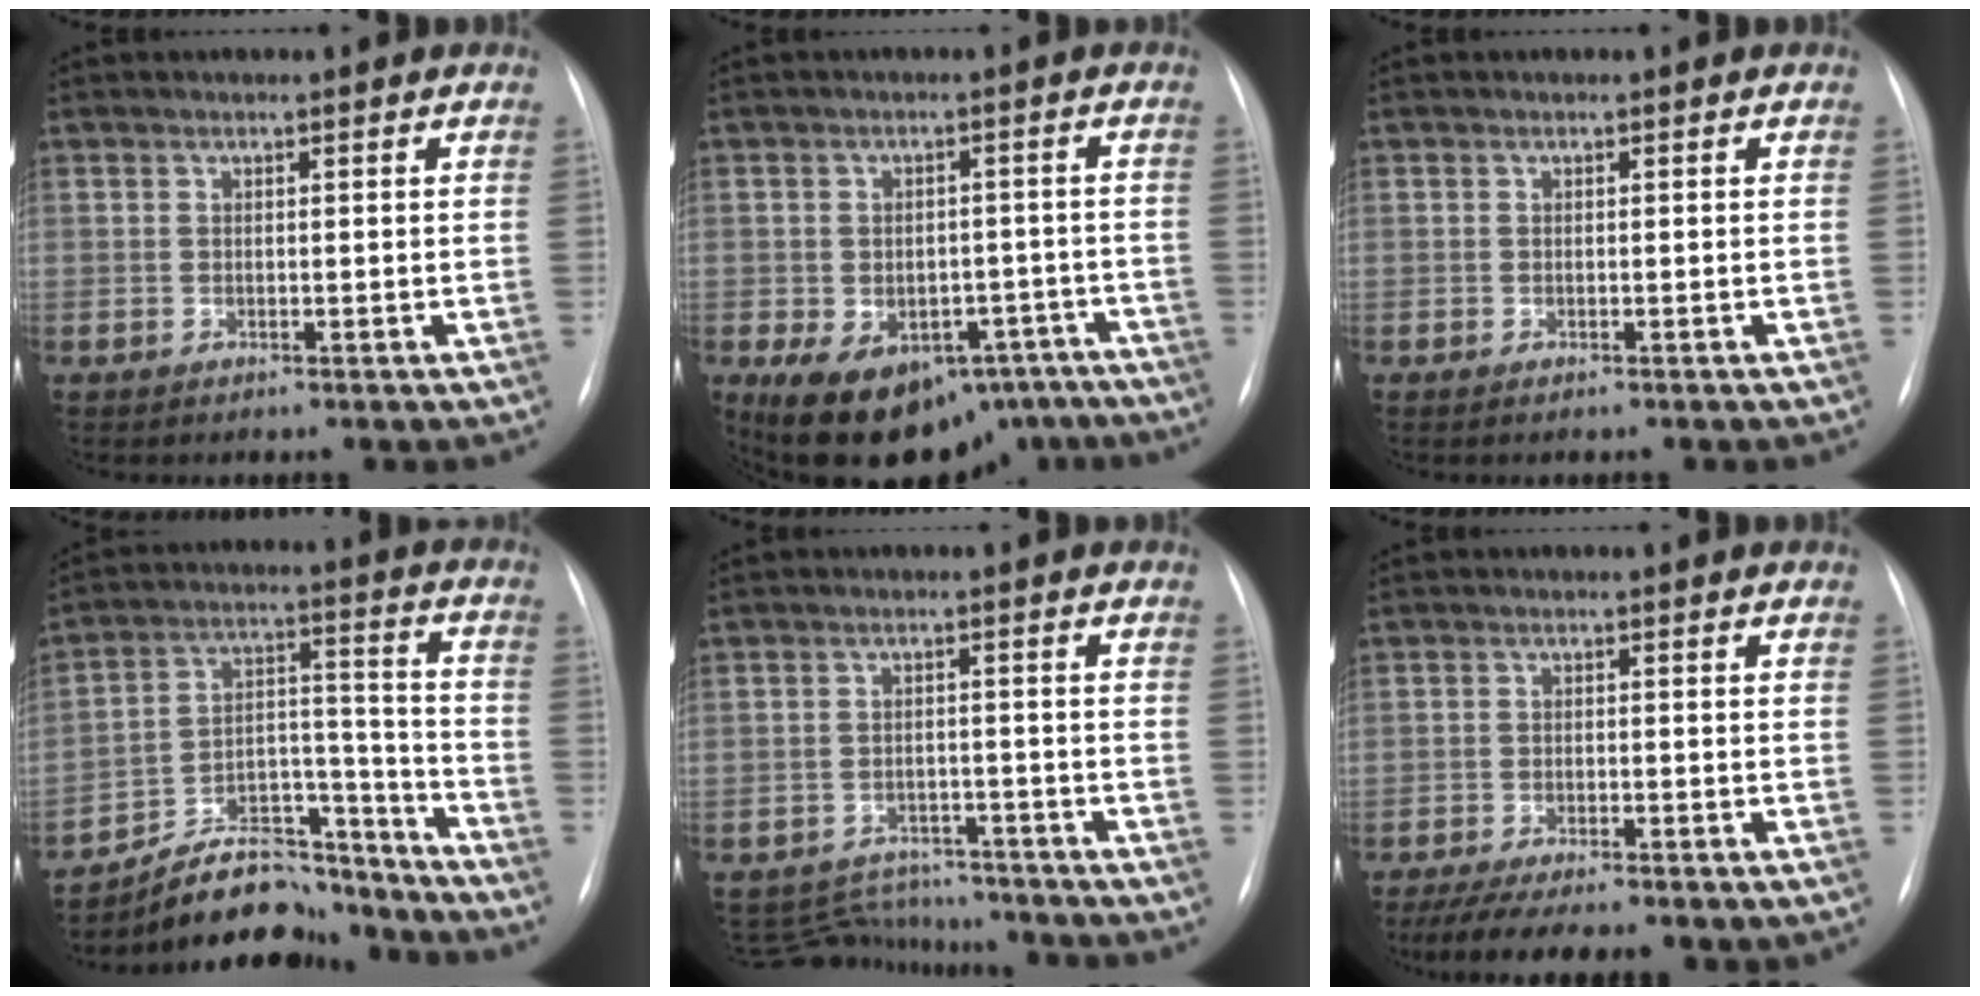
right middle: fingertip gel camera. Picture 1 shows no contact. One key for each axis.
{"total": 16.7, "fx": -10.9, "fy": 10.0, "fz": 7.7, "tx": -0.123, "ty": 0.012, "tz": -0.133}
{"total": 0.8, "fx": -0.6, "fy": 0.1, "fz": 0.4, "tx": -0.009, "ty": -0.002, "tz": -0.007}
{"total": 15.3, "fx": -14.2, "fy": 4.9, "fz": 3.0, "tx": -0.032, "ty": 0.062, "tz": -0.224}
{"total": 8.2, "fx": -7.8, "fy": 2.4, "fz": -0.3, "tx": 0.007, "ty": 0.016, "tz": -0.111}
{"total": 10.8, "fx": -8.2, "fy": 3.1, "fz": 6.3, "tx": -0.096, "ty": -0.008, "tz": -0.117}